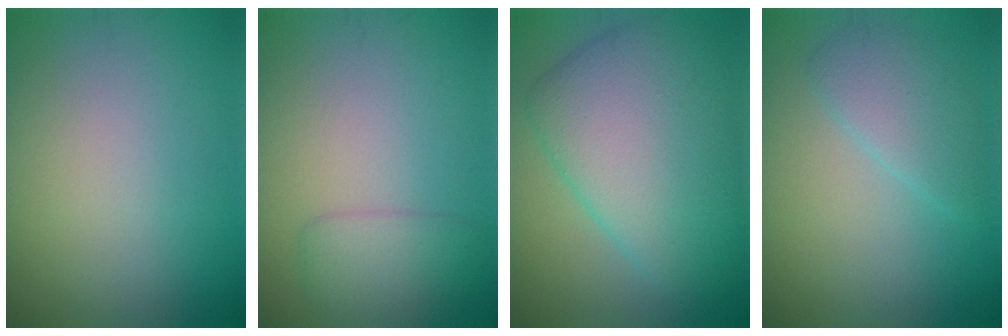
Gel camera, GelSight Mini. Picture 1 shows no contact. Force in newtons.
{"total": 2.6, "press": 2.6, "slide": 0.0}
{"total": 9.3, "press": 9.3, "slide": 0.1}
{"total": 2.7, "press": 2.7, "slide": 0.1}